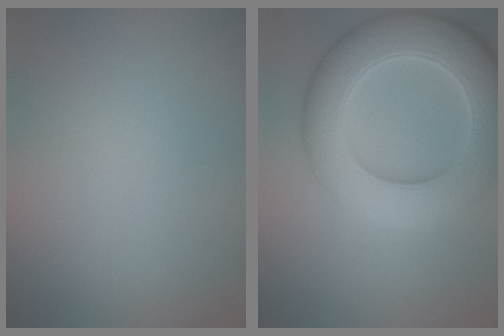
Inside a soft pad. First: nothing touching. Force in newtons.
{"total": 9.9, "press": 9.9, "slide": 0.3}